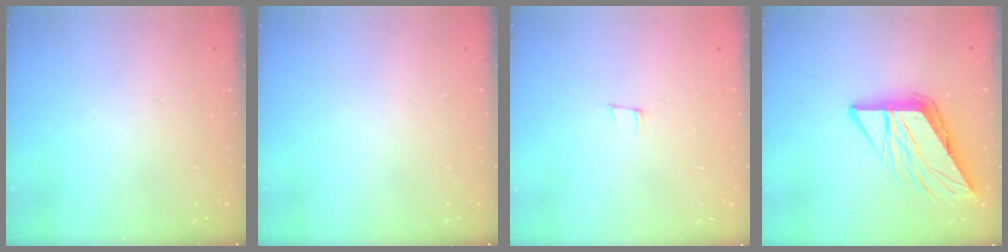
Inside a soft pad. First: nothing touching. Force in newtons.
{"total": 0.0}
{"total": 5.6, "press": 4.5, "slide": 3.3}
{"total": 12.2, "press": 12.2, "slide": 1.4}